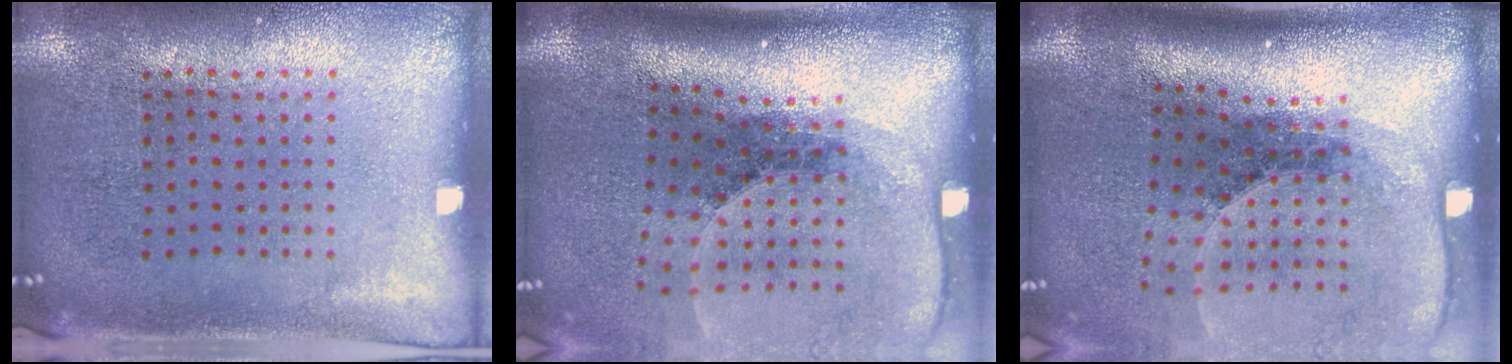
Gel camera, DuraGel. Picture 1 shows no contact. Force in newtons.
{"total": 2.7, "press": 1.9, "slide": 1.9}
{"total": 2.7, "press": 1.9, "slide": 1.9}